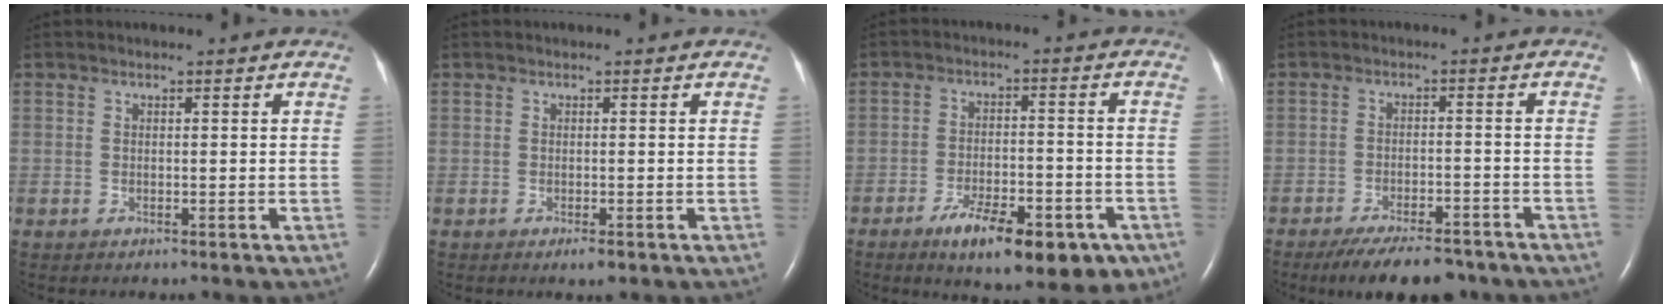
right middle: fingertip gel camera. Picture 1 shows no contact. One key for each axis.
{"total": 1.1, "fx": -0.6, "fy": 0.2, "fz": 0.9, "tx": -0.011, "ty": -0.002, "tz": -0.008}
{"total": 13.0, "fx": -7.9, "fy": 4.6, "fz": 9.3, "tx": -0.122, "ty": -0.001, "tz": -0.113}
{"total": 10.6, "fx": -9.0, "fy": 3.0, "fz": 4.9, "tx": -0.070, "ty": -0.007, "tz": -0.134}